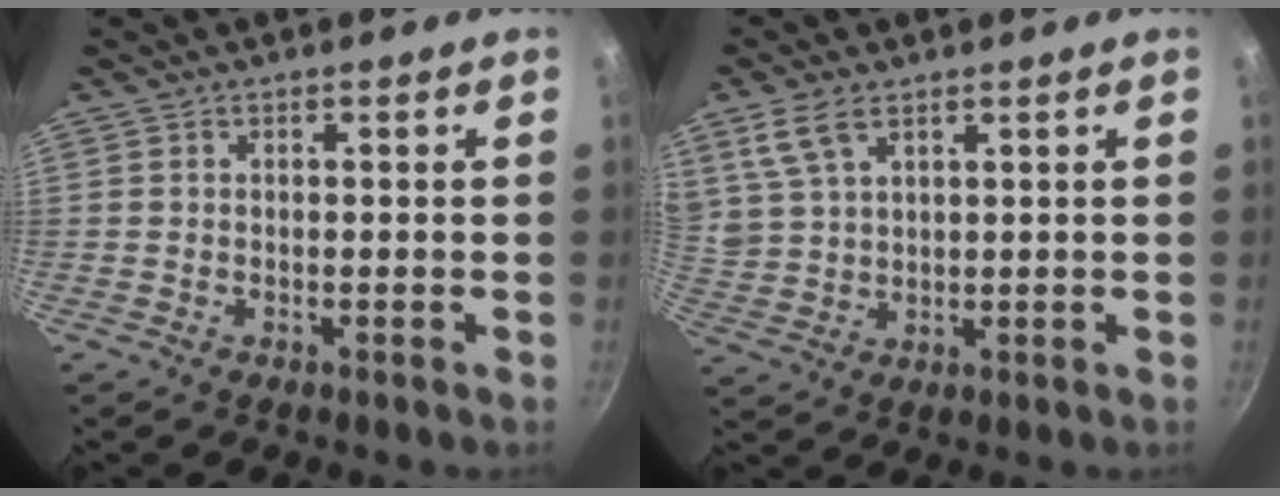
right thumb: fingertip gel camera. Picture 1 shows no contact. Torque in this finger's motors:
{"motor_torque": [-0.15, 0.77, 1.37, 0.91, 0.29]}